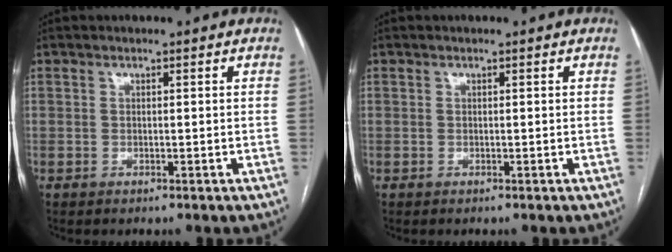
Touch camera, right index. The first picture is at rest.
{"total": 0.0}